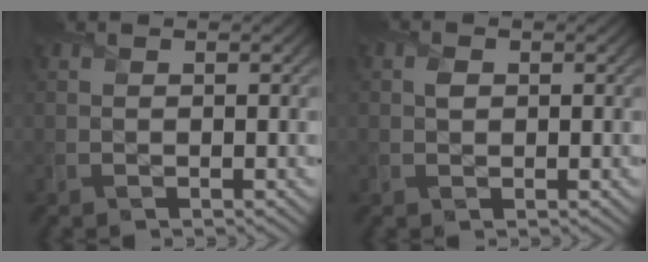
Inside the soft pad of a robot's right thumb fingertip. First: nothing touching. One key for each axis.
{"total": 1.0, "fx": 0.2, "fy": 0.9, "fz": 0.5, "tx": -0.010, "ty": 0.000, "tz": 0.001}